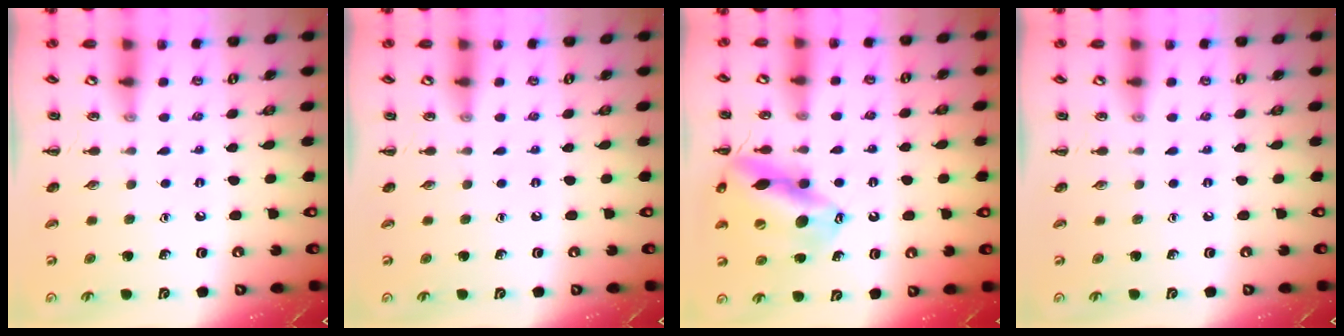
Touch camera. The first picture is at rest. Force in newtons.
{"total": 0.0}
{"total": 16.8, "press": 16.6, "slide": 2.8}
{"total": 0.0}